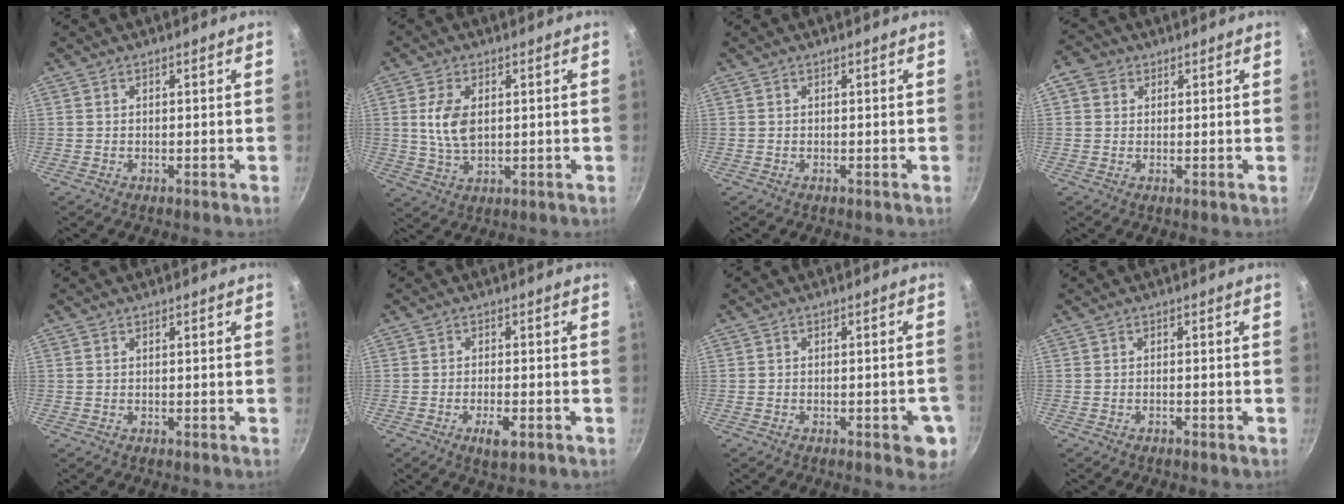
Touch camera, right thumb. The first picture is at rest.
{"total": 7.5, "force": [1.2, 4.3, 6.0], "torque": [-0.112, -0.006, 0.025]}
{"total": 0.0}
{"total": 3.7, "force": [1.2, 3.2, 1.5], "torque": [-0.009, 0.001, 0.011]}
{"total": 0.0}
{"total": 4.1, "force": [-1.8, 1.4, 3.3], "torque": [-0.057, 0.006, -0.028]}
{"total": 5.7, "force": [-2.3, 2.3, 4.8], "torque": [-0.041, 0.011, -0.026]}
{"total": 0.7, "force": [-0.6, 0.2, 0.2], "torque": [-0.011, 0.008, -0.006]}